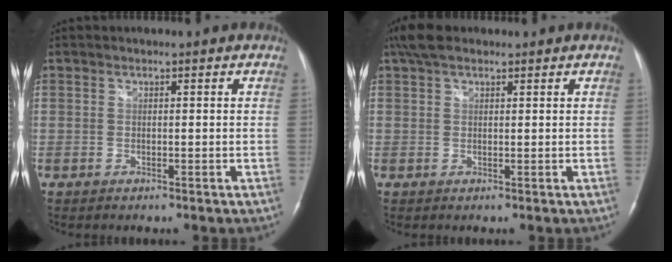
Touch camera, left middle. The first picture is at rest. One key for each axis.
{"total": 4.4, "fx": 3.2, "fy": 1.9, "fz": 2.3, "tx": -0.052, "ty": 0.019, "tz": 0.061}